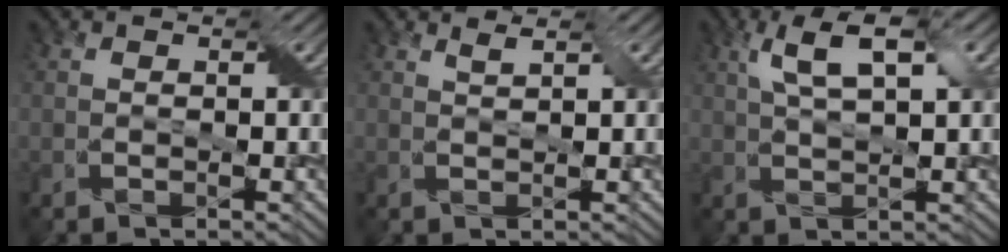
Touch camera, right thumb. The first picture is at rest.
{"total": 1.3, "force": [1.1, -0.7, 0.0], "torque": [-0.009, 0.002, 0.020]}
{"total": 5.2, "force": [2.7, 1.0, 4.3], "torque": [-0.091, 0.010, 0.048]}